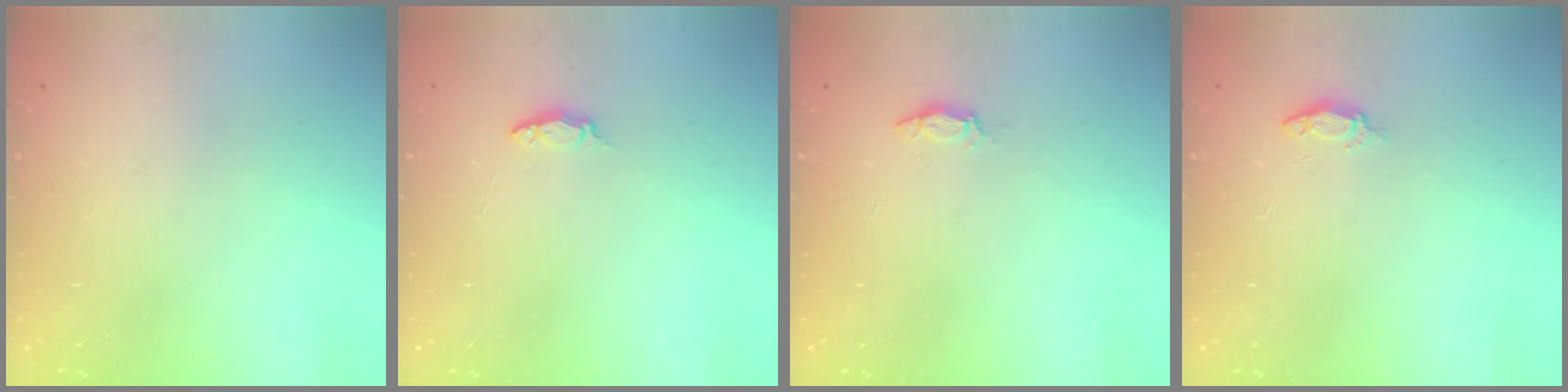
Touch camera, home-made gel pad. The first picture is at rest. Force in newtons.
{"total": 4.9, "press": 4.9, "slide": 0.4}
{"total": 3.0, "press": 3.0, "slide": 0.3}
{"total": 3.9, "press": 3.9, "slide": 0.5}